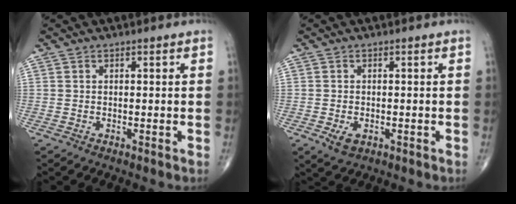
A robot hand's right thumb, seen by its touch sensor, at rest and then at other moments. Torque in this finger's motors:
{"motor_torque": [0.46, 0.26, -0.09, -0.16, -0.01]}